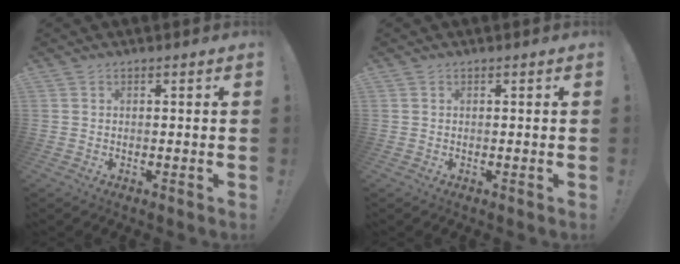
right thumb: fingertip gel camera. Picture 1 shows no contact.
{"total": 0.0}